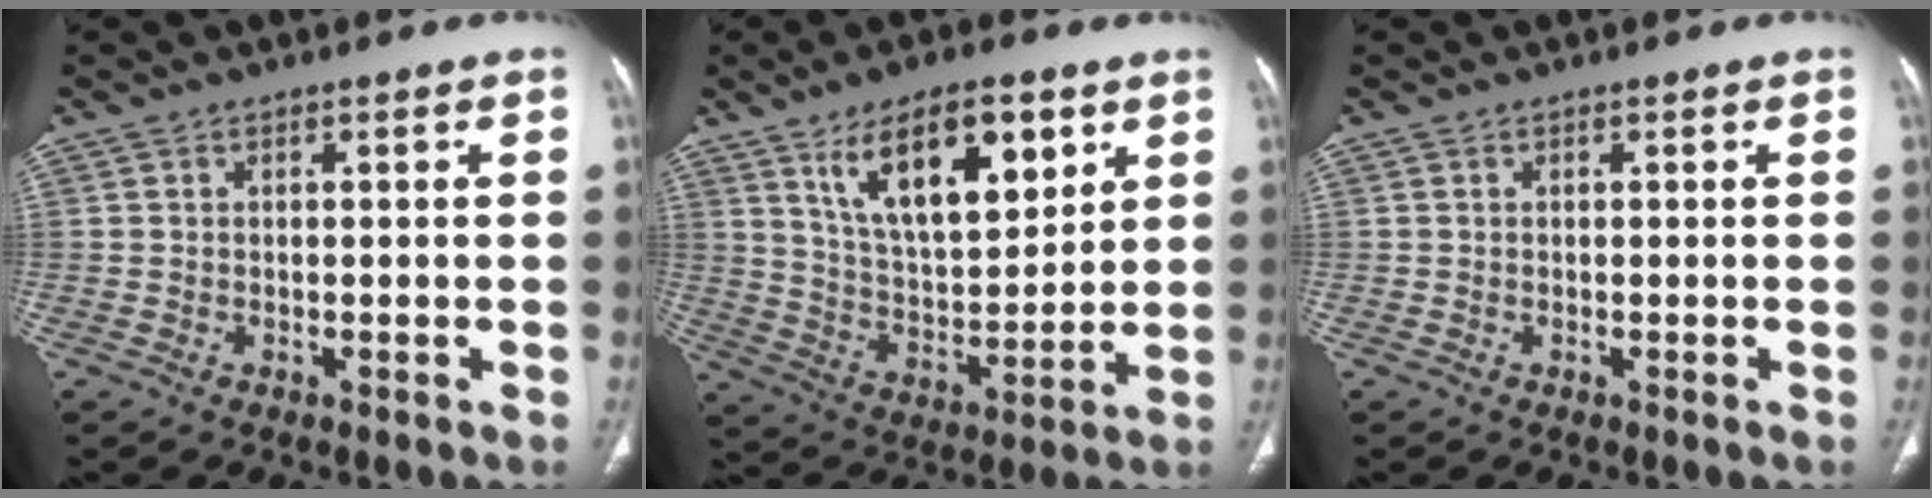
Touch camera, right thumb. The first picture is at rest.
{"total": 16.8, "force": [8.5, 7.2, 12.5], "torque": [-0.175, -0.040, 0.156]}
{"total": 0.0}